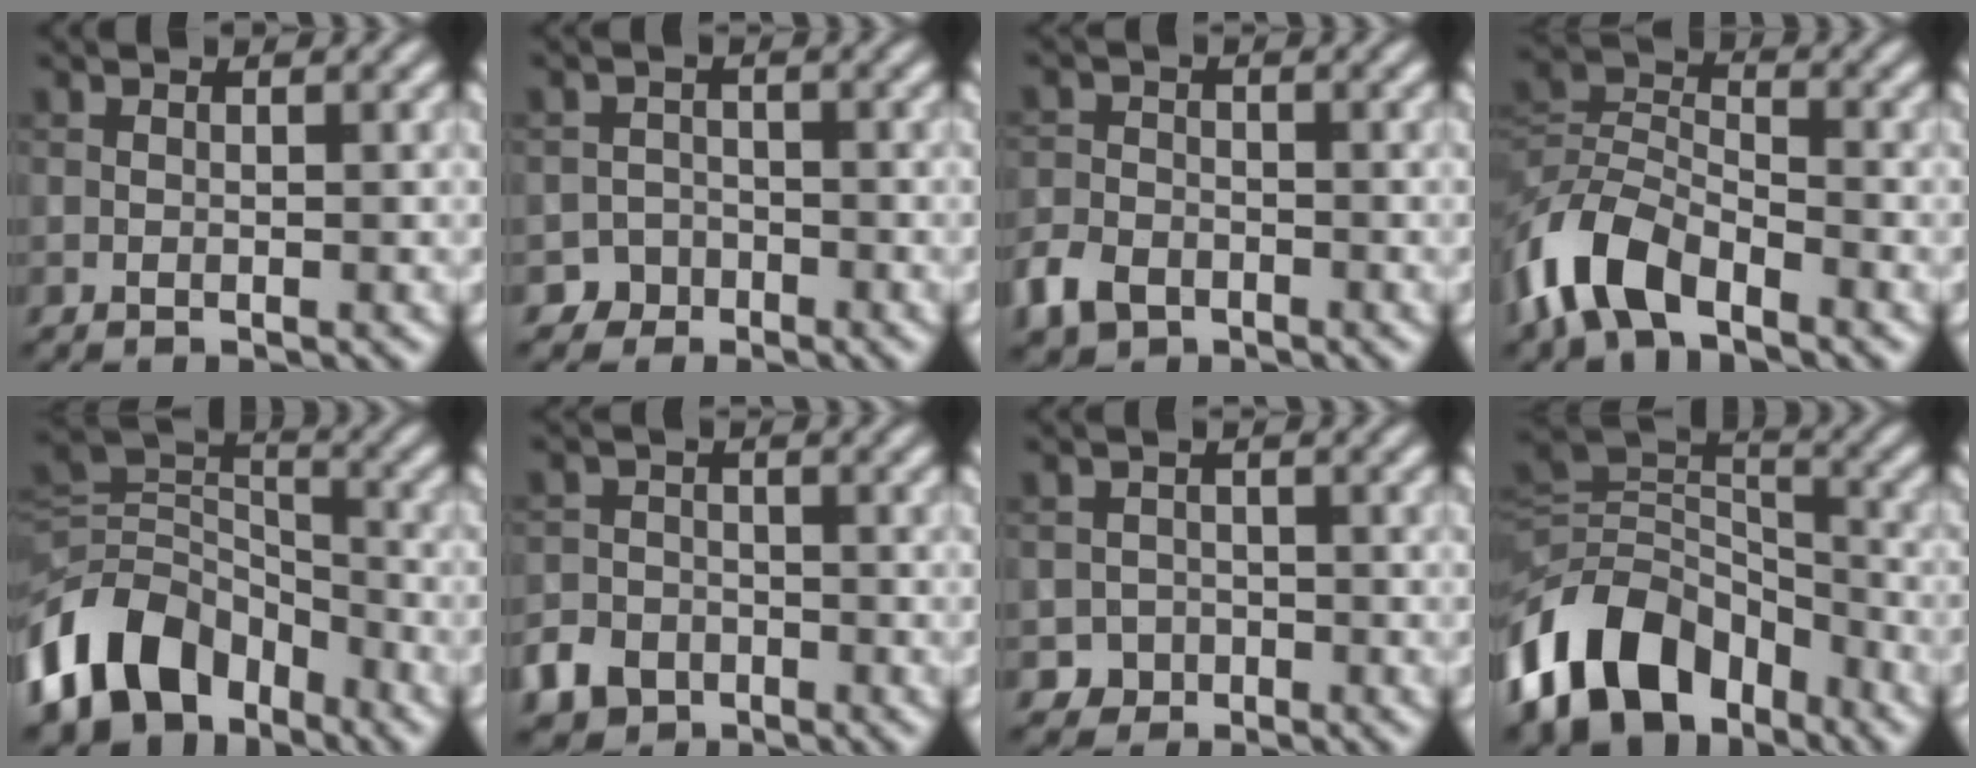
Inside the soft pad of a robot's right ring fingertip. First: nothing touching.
{"total": 2.6, "force": [-1.9, 1.8, -0.2], "torque": [0.023, 0.006, -0.033]}
{"total": 3.8, "force": [-2.4, 2.5, 1.5], "torque": [-0.036, -0.004, -0.054]}
{"total": 6.7, "force": [-4.3, 3.4, 3.8], "torque": [-0.074, 0.002, -0.099]}
{"total": 10.7, "force": [-5.8, 7.1, 5.5], "torque": [-0.104, 0.006, -0.128]}
{"total": 4.4, "force": [-2.8, 3.2, 1.3], "torque": [-0.022, -0.005, -0.059]}
{"total": 2.3, "force": [-1.4, 1.8, 0.0], "torque": [0.019, 0.006, -0.024]}
{"total": 11.8, "force": [-6.4, 7.6, 6.4], "torque": [-0.120, 0.011, -0.132]}